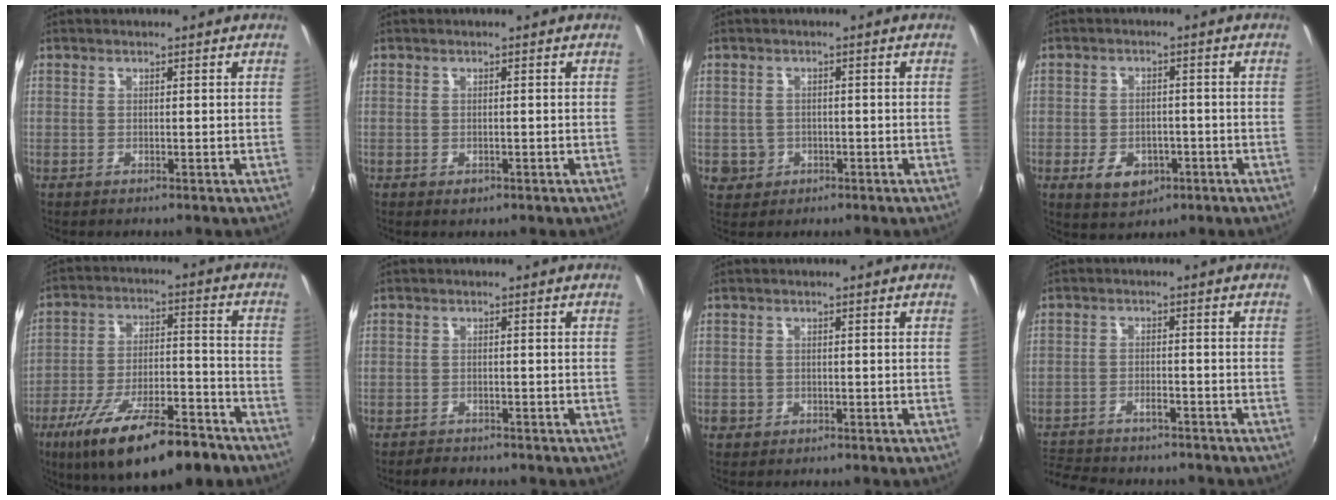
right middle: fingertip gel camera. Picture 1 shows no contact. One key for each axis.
{"total": 1.1, "fx": -0.5, "fy": 0.8, "fz": 0.4, "tx": -0.006, "ty": -0.004, "tz": -0.007}
{"total": 4.3, "fx": -1.0, "fy": 4.0, "fz": 1.1, "tx": -0.031, "ty": 0.000, "tz": -0.009}
{"total": 6.9, "fx": -3.1, "fy": 4.7, "fz": 3.9, "tx": -0.091, "ty": -0.002, "tz": -0.042}
{"total": 20.8, "fx": -13.9, "fy": 6.1, "fz": 14.3, "tx": -0.248, "ty": -0.032, "tz": -0.212}
{"total": 2.3, "fx": -2.0, "fy": 1.0, "fz": 0.3, "tx": -0.015, "ty": 0.001, "tz": -0.033}
{"total": 2.0, "fx": -0.7, "fy": 1.8, "fz": 0.5, "tx": -0.013, "ty": -0.004, "tz": -0.012}
{"total": 10.8, "fx": -9.6, "fy": 3.1, "fz": 4.0, "tx": -0.105, "ty": -0.012, "tz": -0.151}